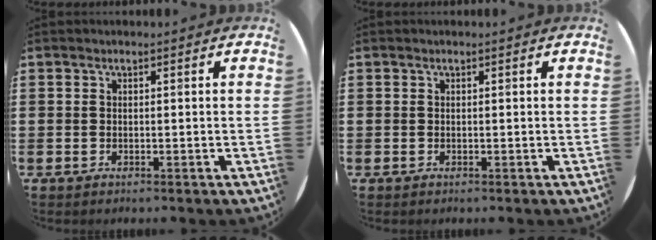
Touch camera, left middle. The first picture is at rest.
{"total": 0.0}